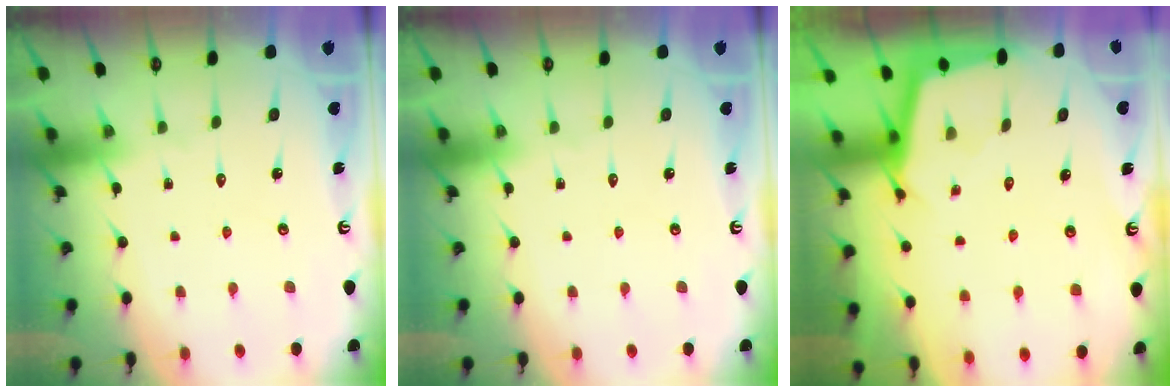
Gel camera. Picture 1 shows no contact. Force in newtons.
{"total": 0.0}
{"total": 2.5, "press": 2.5, "slide": 0.1}